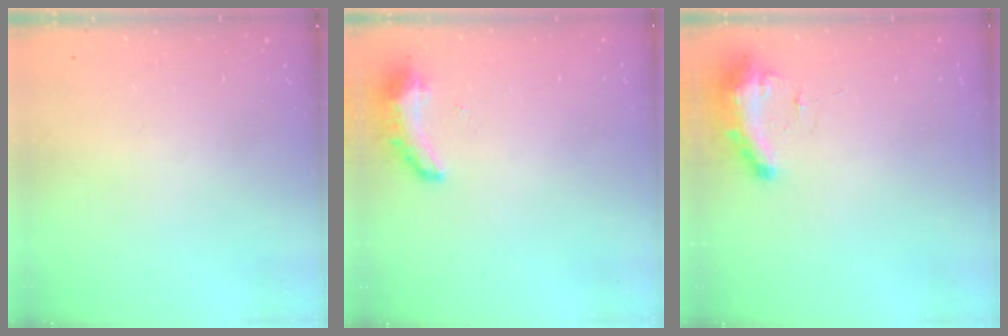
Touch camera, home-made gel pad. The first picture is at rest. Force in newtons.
{"total": 8.8, "press": 8.7, "slide": 1.3}
{"total": 9.3, "press": 9.2, "slide": 0.9}